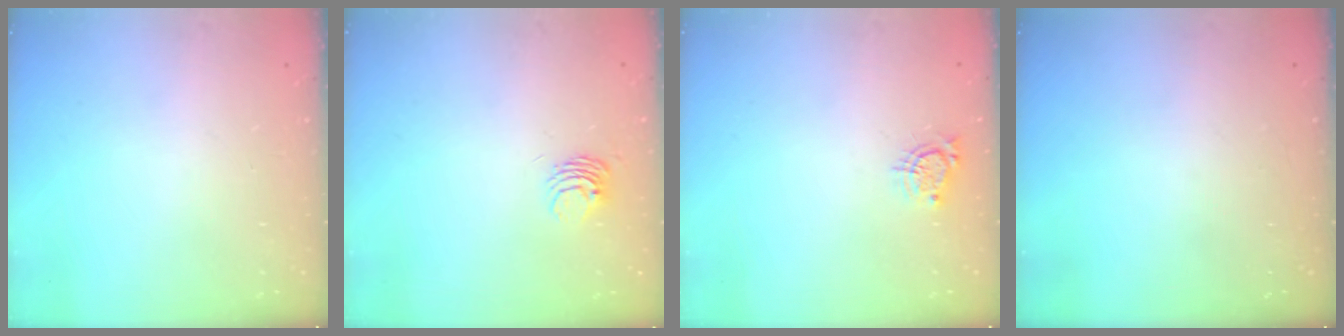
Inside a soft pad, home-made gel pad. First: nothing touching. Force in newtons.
{"total": 4.0, "press": 4.0, "slide": 0.2}
{"total": 4.0, "press": 4.0, "slide": 0.4}
{"total": 0.0}